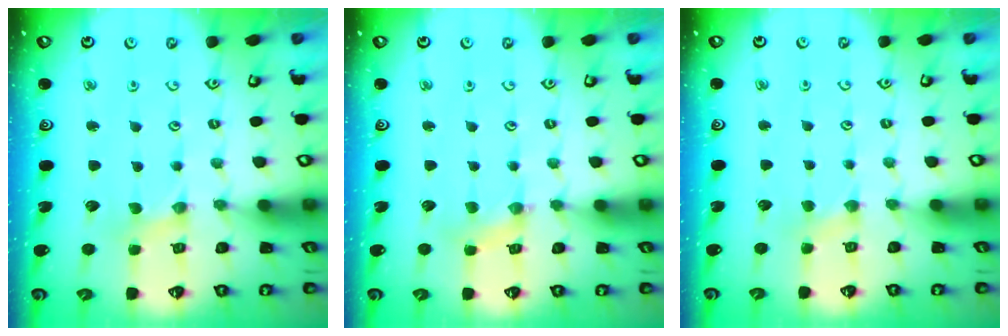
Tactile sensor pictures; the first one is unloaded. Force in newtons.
{"total": 2.5, "press": 2.5, "slide": 0.3}
{"total": 1.6, "press": 1.6, "slide": 0.4}